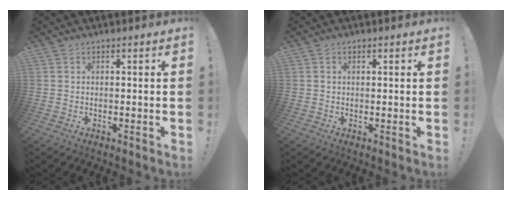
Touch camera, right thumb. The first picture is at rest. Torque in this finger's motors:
{"motor_torque": [-0.05, -0.13, -0.16, 0.09, 0.06]}